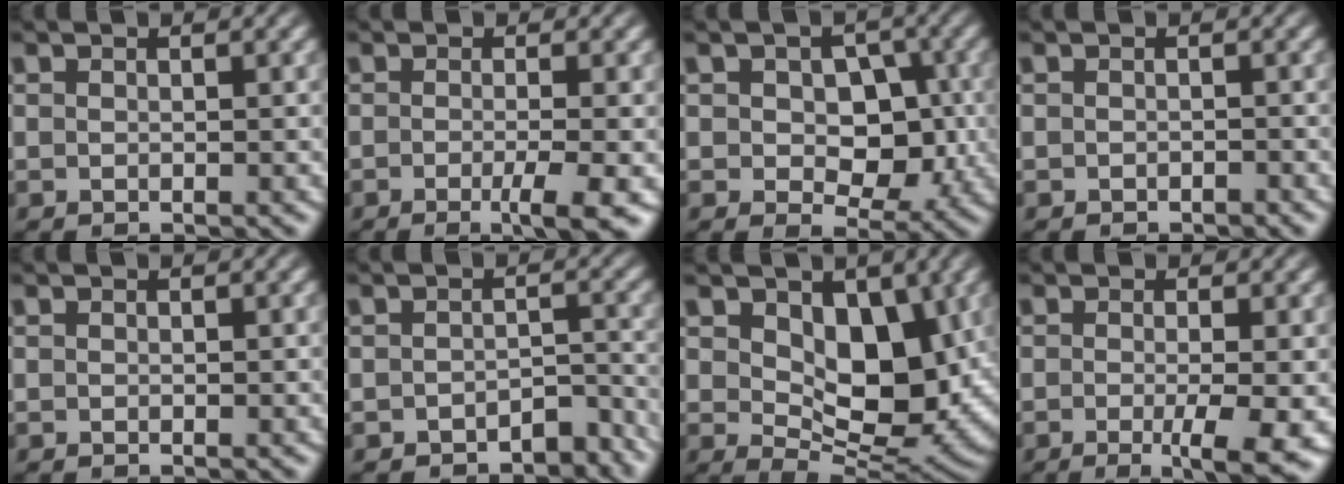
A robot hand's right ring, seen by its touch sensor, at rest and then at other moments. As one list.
[{"total": 3.1, "force": [-1.2, -0.2, 2.9], "torque": [-0.038, 0.004, -0.025]}, {"total": 6.5, "force": [0.1, 5.1, 4.1], "torque": [-0.048, -0.015, 0.008]}, {"total": 0.9, "force": [-0.8, 0.1, -0.4], "torque": [0.010, -0.004, -0.009]}, {"total": 0.0}, {"total": 3.5, "force": [-3.3, 0.9, 0.5], "torque": [0.017, -0.006, -0.051]}, {"total": 9.0, "force": [1.7, 5.2, 7.1], "torque": [-0.094, -0.020, 0.038]}, {"total": 4.4, "force": [-1.4, 0.1, 4.1], "torque": [-0.055, 0.000, -0.024]}]